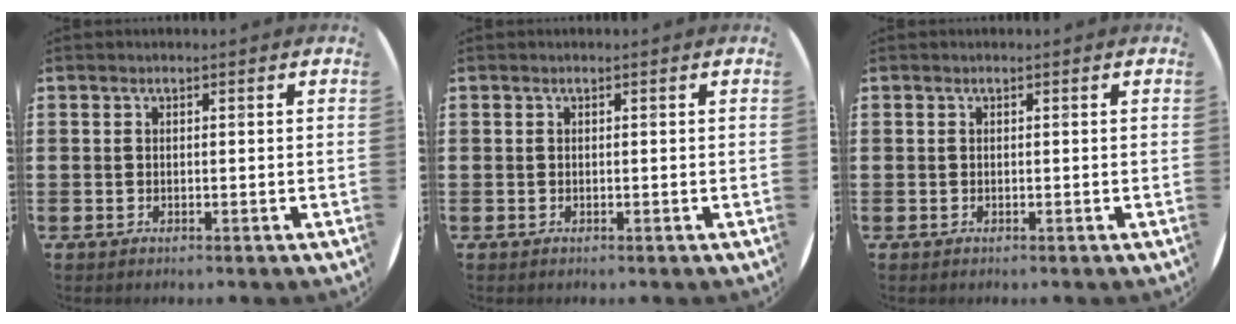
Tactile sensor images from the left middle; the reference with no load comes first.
{"total": 0.0}
{"total": 0.0}